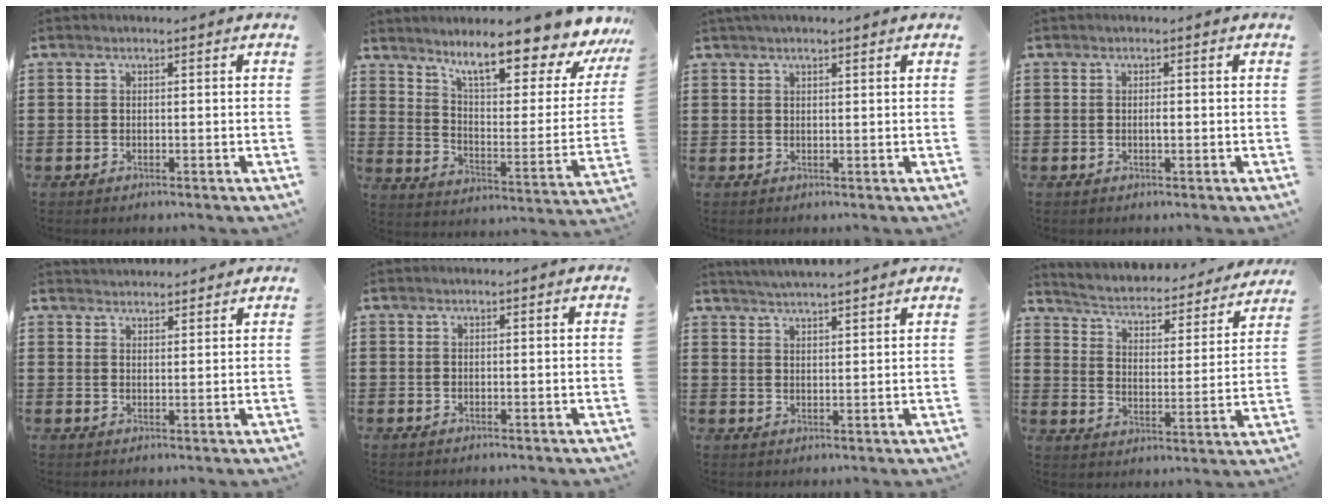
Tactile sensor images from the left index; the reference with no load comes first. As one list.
[{"total": 12.6, "force": [10.2, 1.2, 7.3], "torque": [-0.136, -0.071, 0.164]}, {"total": 1.4, "force": [1.1, 0.1, 0.8], "torque": [-0.016, 0.002, 0.019]}, {"total": 0.9, "force": [-0.1, 0.2, 0.9], "torque": [-0.019, -0.003, -0.002]}, {"total": 2.3, "force": [2.3, 0.1, -0.3], "torque": [0.001, -0.004, 0.045]}, {"total": 0.0}, {"total": 2.9, "force": [2.8, -0.7, 0.2], "torque": [-0.012, -0.010, 0.050]}, {"total": 2.6, "force": [2.3, 0.5, 1.0], "torque": [-0.038, -0.028, 0.025]}]